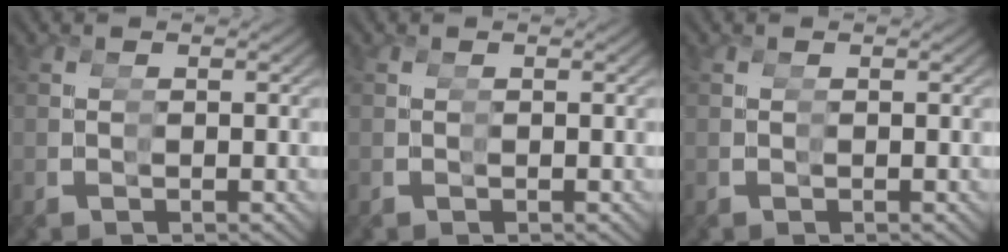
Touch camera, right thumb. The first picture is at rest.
{"total": 0.0}
{"total": 0.0}